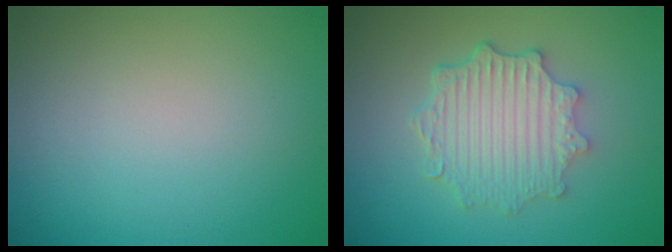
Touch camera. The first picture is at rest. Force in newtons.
{"total": 4.6, "press": 3.8, "slide": 2.6}